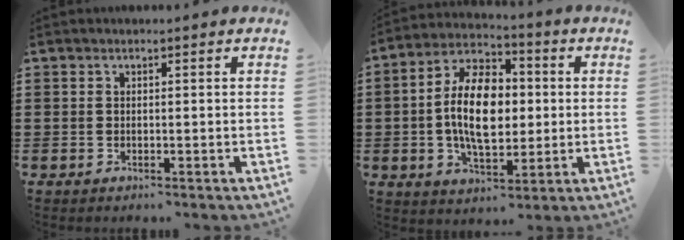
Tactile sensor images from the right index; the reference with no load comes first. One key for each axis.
{"total": 12.2, "fx": 0.1, "fy": 6.9, "fz": 10.1, "tx": -0.205, "ty": 0.006, "tz": -0.006}